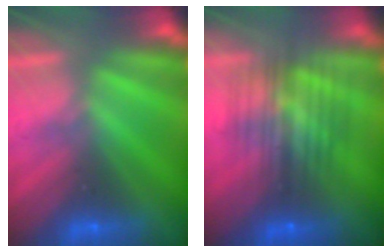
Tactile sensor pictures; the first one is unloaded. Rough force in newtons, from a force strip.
{"total": 7.3}